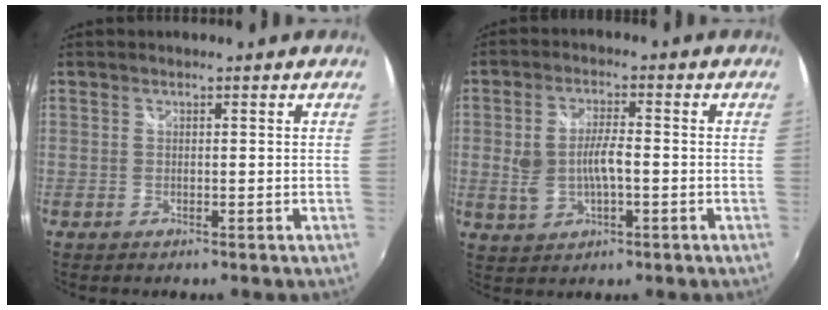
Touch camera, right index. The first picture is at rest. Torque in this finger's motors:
{"motor_torque": [0.89, 0.37, 0.37, 0.09]}